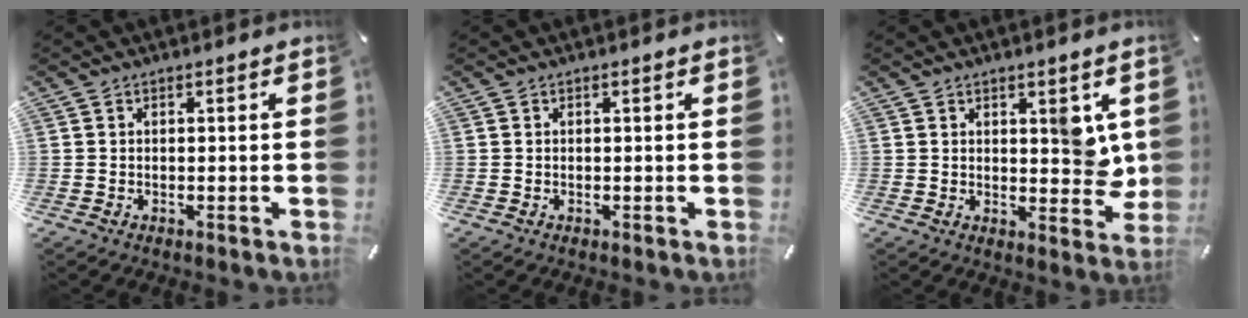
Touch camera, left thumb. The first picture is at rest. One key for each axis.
{"total": 0.0}
{"total": 6.9, "fx": 2.3, "fy": 4.2, "fz": 5.0, "tx": -0.035, "ty": -0.017, "tz": 0.035}